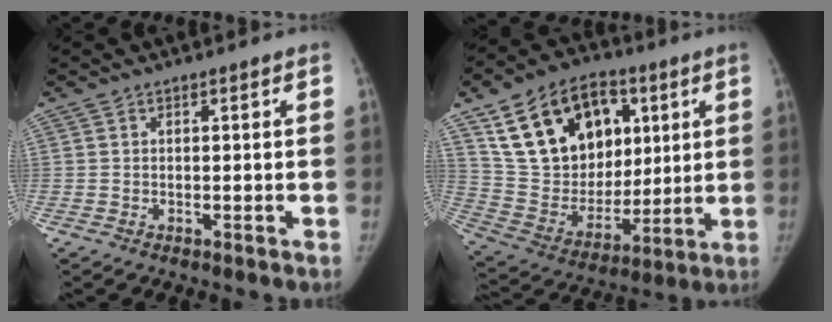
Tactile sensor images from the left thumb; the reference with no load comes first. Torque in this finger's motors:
{"motor_torque": [0.36, 0.46, 1.93, -0.83, 0.50]}